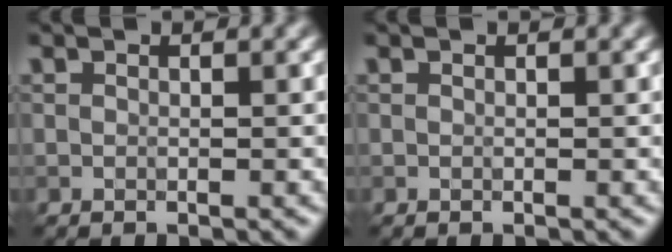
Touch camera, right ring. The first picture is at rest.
{"total": 0.0}